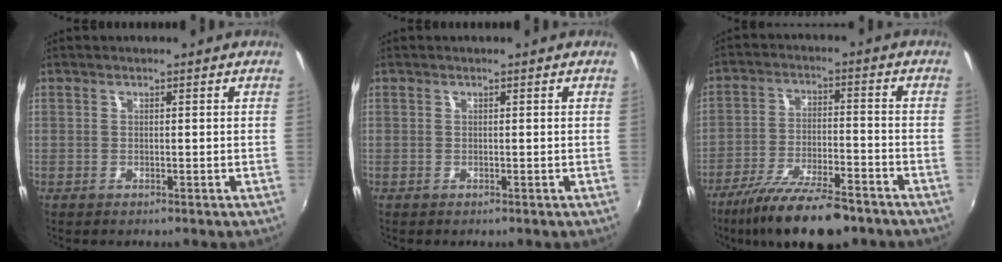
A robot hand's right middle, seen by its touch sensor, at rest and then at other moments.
{"total": 0.0}
{"total": 15.3, "force": [-11.7, 3.8, 9.0], "torque": [-0.186, -0.028, -0.194]}